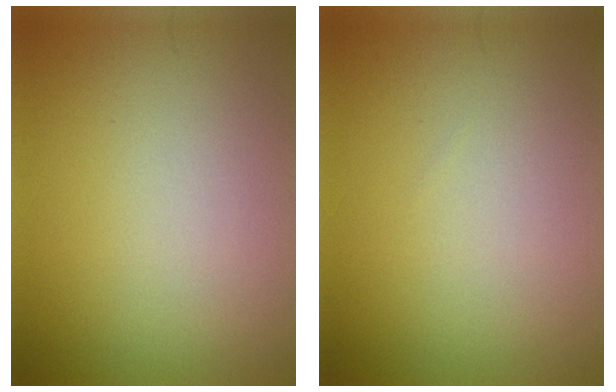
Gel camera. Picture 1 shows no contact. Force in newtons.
{"total": 0.0}